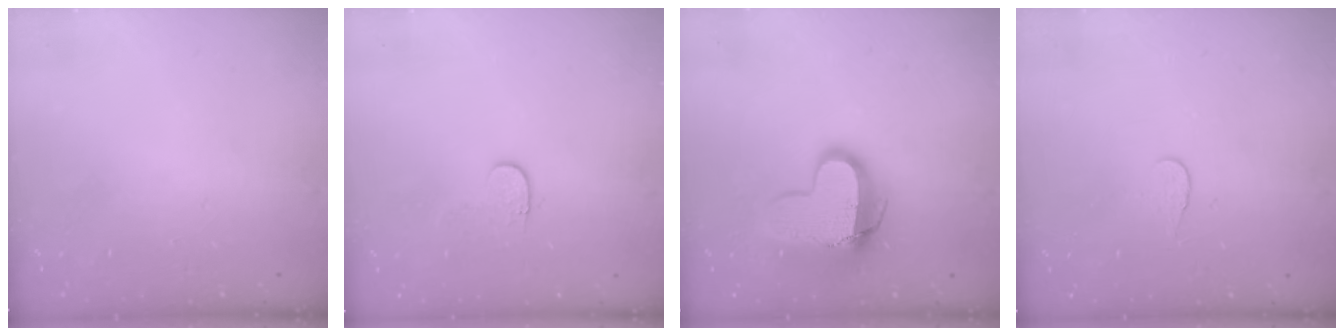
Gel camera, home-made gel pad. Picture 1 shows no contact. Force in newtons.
{"total": 4.1, "press": 4.1, "slide": 0.4}
{"total": 13.1, "press": 13.0, "slide": 1.1}
{"total": 3.9, "press": 3.9, "slide": 0.4}